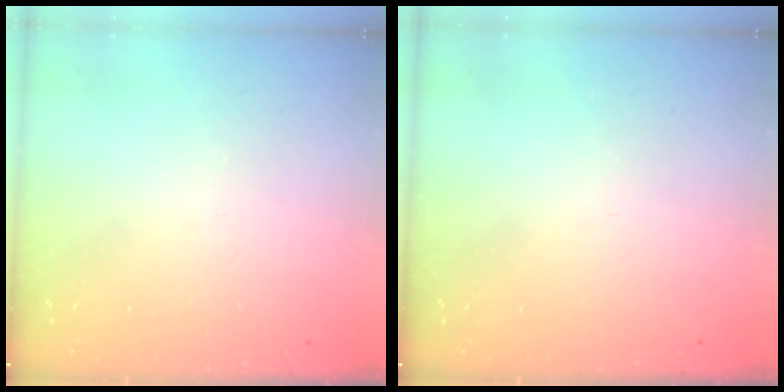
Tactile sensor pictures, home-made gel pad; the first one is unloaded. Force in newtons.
{"total": 0.0}